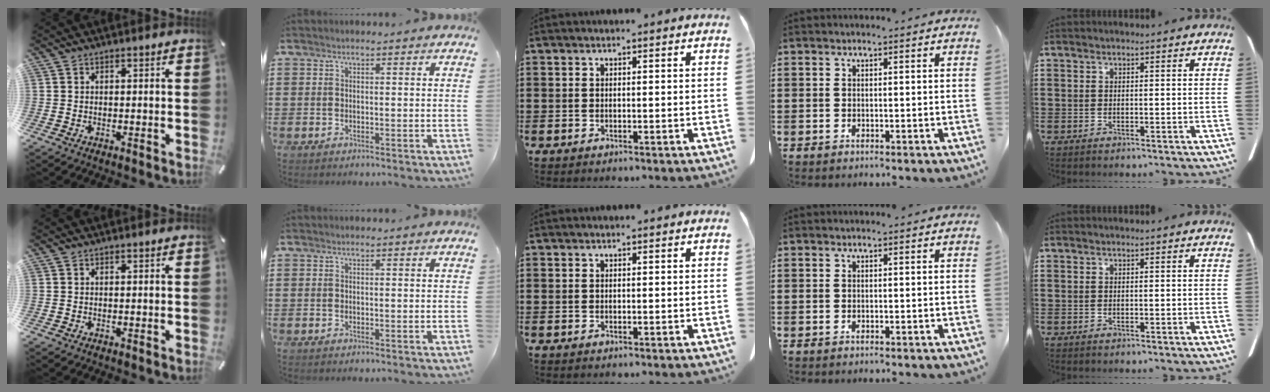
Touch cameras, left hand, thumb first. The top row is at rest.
{}